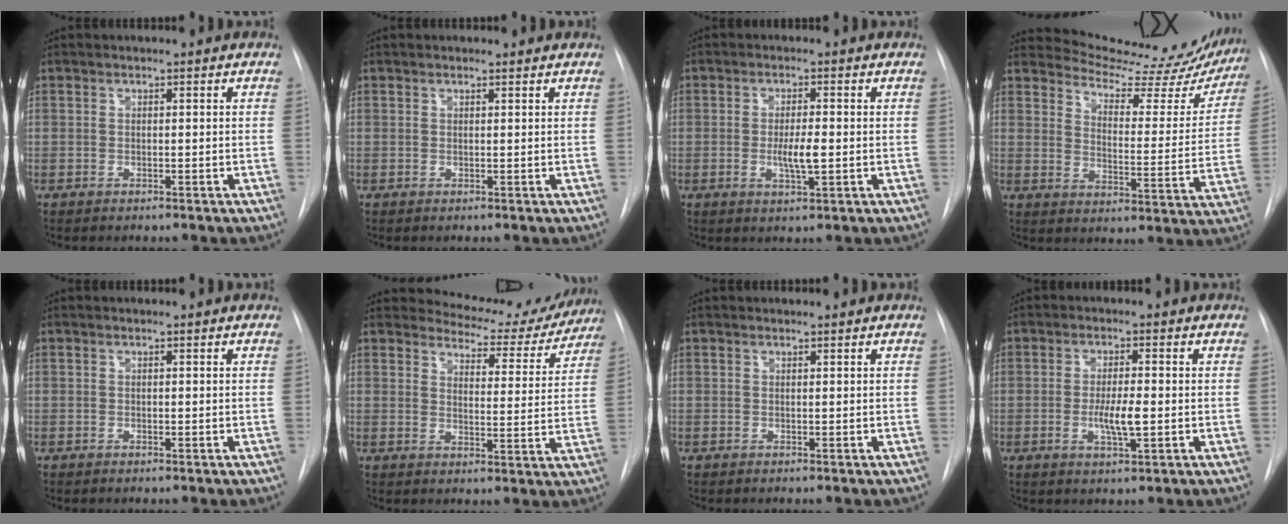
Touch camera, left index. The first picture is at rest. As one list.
[{"total": 0.9, "force": [0.9, 0.2, 0.0], "torque": [-0.011, 0.003, 0.012]}, {"total": 4.0, "force": [-0.5, 0.7, 3.9], "torque": [-0.073, -0.005, -0.006]}, {"total": 20.1, "force": [19.4, 3.6, 3.9], "torque": [-0.044, -0.080, 0.233]}, {"total": 0.0}, {"total": 12.4, "force": [11.8, 3.5, 1.3], "torque": [0.000, -0.026, 0.131]}, {"total": 0.7, "force": [0.7, 0.0, 0.0], "torque": [-0.005, 0.006, 0.013]}, {"total": 4.6, "force": [-0.7, 0.8, 4.5], "torque": [-0.086, -0.006, -0.010]}]